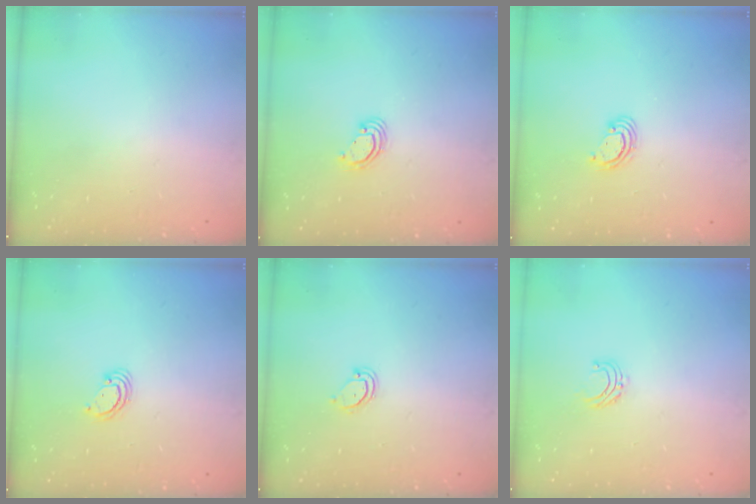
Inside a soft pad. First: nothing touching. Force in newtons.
{"total": 3.6, "press": 3.6, "slide": 0.3}
{"total": 2.5, "press": 2.5, "slide": 0.2}
{"total": 2.7, "press": 2.7, "slide": 0.2}
{"total": 3.4, "press": 3.4, "slide": 0.6}
{"total": 4.7, "press": 4.7, "slide": 0.4}